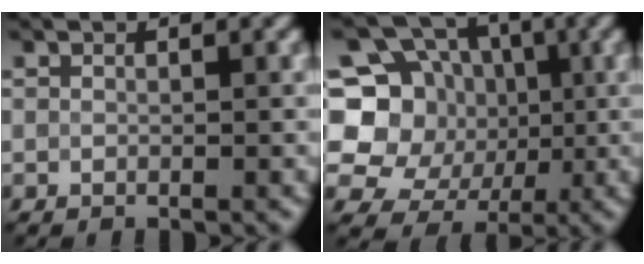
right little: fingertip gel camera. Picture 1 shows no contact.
{"total": 10.0, "force": [0.7, 8.9, 4.5], "torque": [-0.084, 0.012, -0.012]}